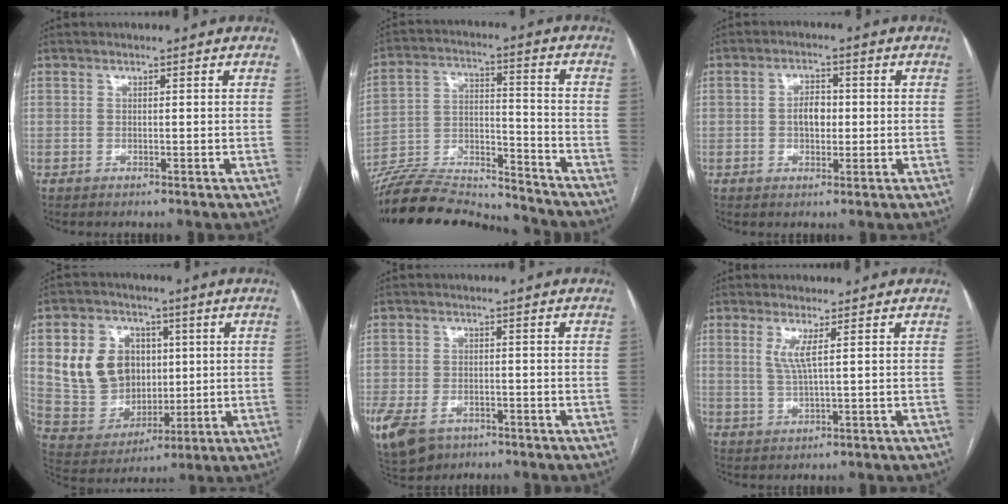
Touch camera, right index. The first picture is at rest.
{"total": 19.8, "force": [-19.0, 2.0, 5.3], "torque": [-0.118, 0.009, -0.312]}
{"total": 4.0, "force": [-0.1, 2.4, 3.2], "torque": [-0.056, 0.010, 0.000]}
{"total": 13.8, "force": [3.2, 11.2, 7.3], "torque": [-0.163, 0.034, 0.080]}
{"total": 12.8, "force": [-6.7, 8.9, 6.3], "torque": [-0.175, -0.008, -0.100]}
{"total": 3.0, "force": [1.0, -0.3, 2.8], "torque": [-0.064, -0.004, 0.022]}